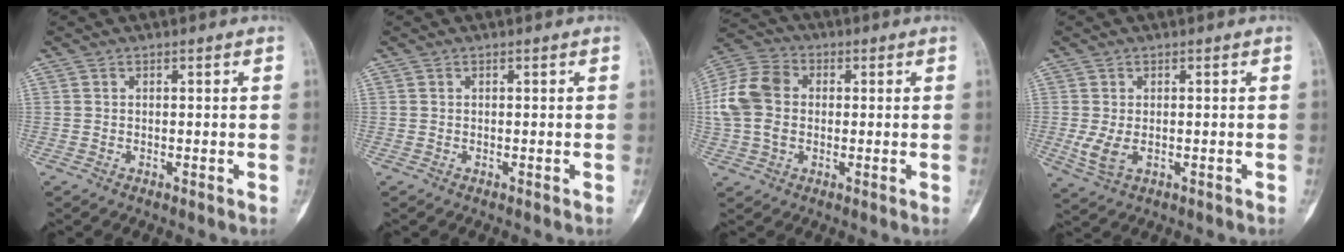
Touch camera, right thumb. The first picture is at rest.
{"total": 0.0}
{"total": 11.1, "force": [0.6, 8.3, 7.3], "torque": [-0.146, 0.027, 0.003]}
{"total": 4.0, "force": [-0.6, 2.3, 3.2], "torque": [-0.079, -0.009, -0.005]}